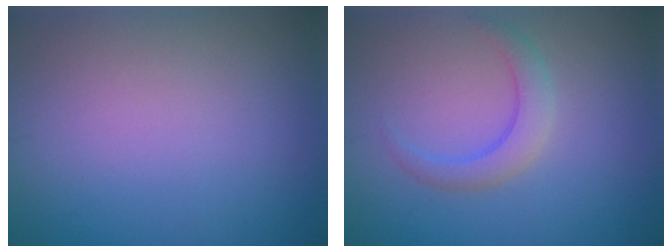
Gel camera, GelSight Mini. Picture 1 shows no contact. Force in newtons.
{"total": 2.3, "press": 2.3, "slide": 0.0}